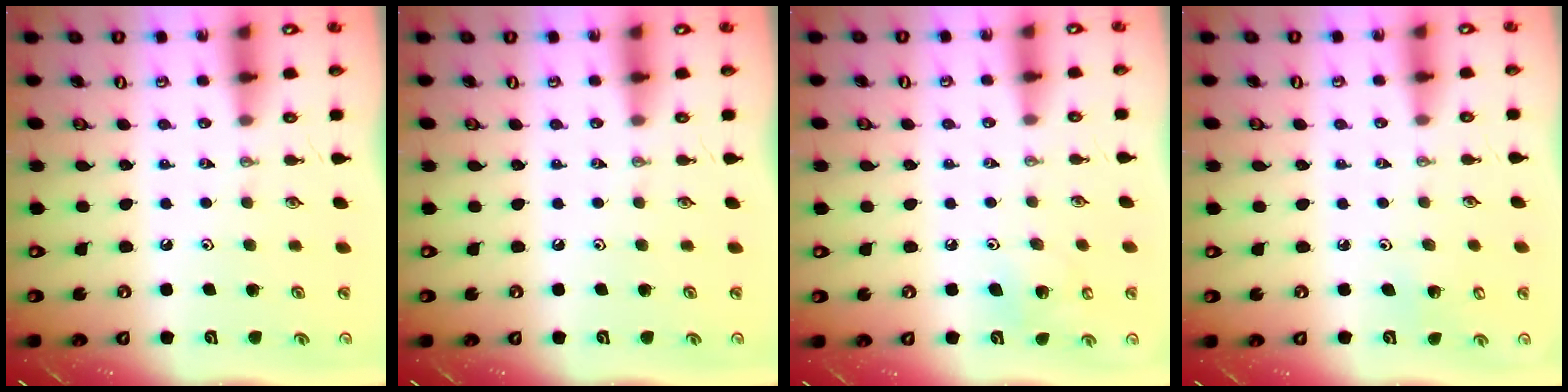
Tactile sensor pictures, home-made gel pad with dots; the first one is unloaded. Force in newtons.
{"total": 0.0}
{"total": 6.5, "press": 6.5, "slide": 0.8}
{"total": 2.5, "press": 2.5, "slide": 0.2}